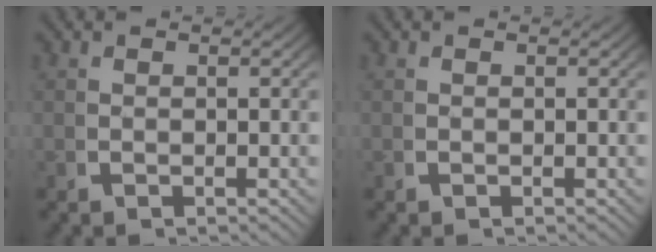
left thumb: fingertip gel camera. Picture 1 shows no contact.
{"total": 0.0}